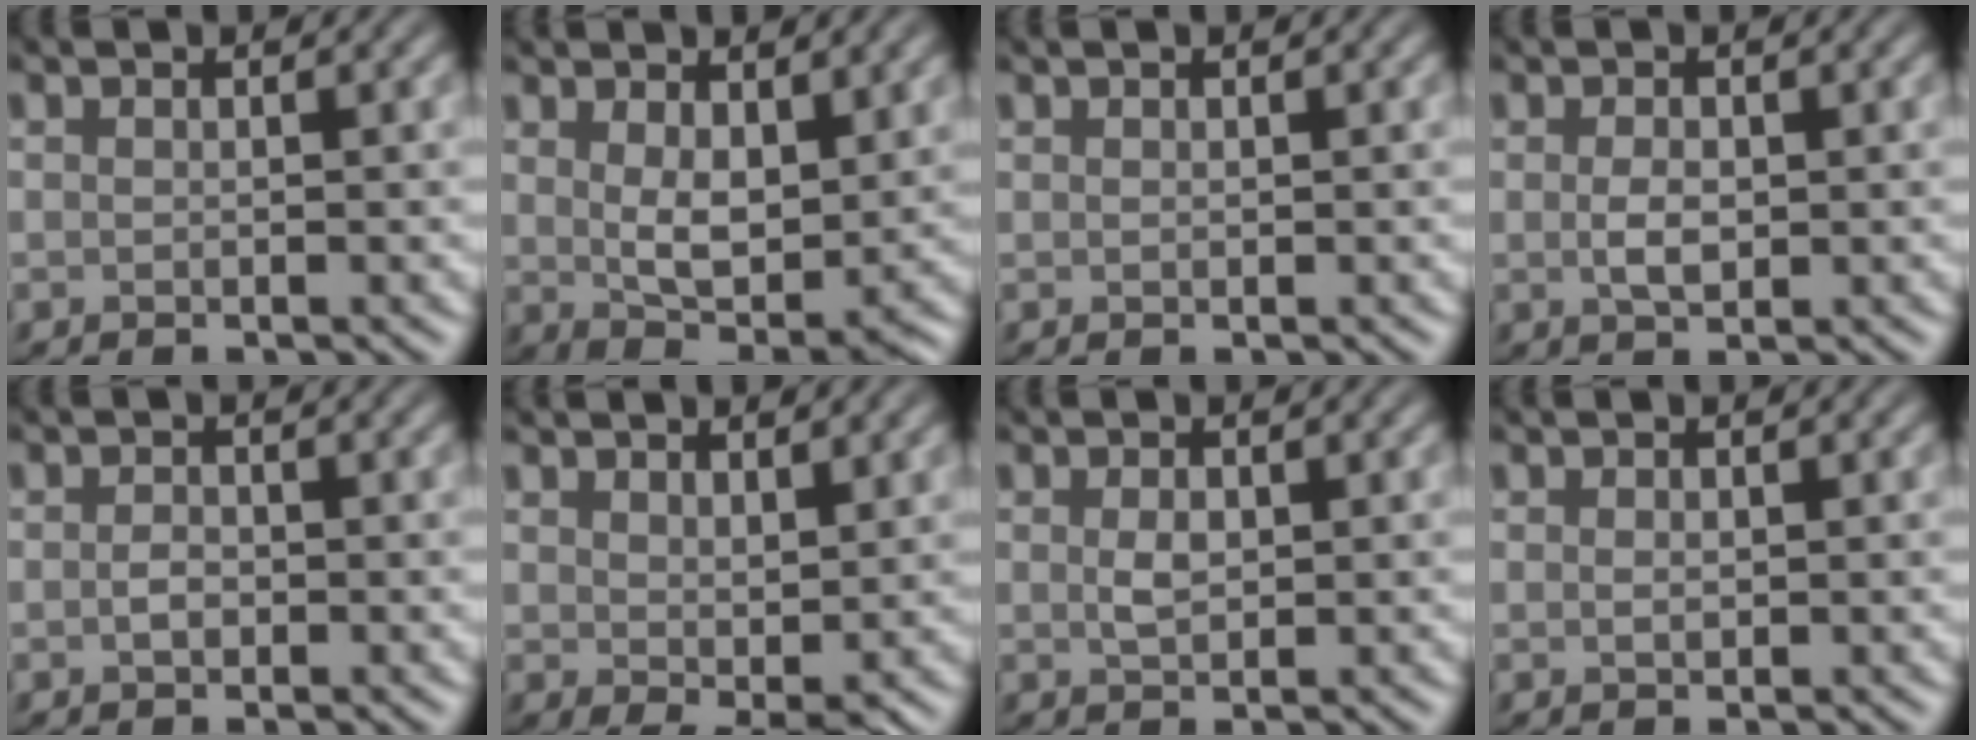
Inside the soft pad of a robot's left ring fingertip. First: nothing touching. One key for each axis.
{"total": 5.0, "fx": 1.4, "fy": 2.4, "fz": 4.1, "tx": -0.073, "ty": -0.009, "tz": 0.024}
{"total": 0.0}
{"total": 1.2, "fx": -0.2, "fy": 0.6, "fz": 1.0, "tx": -0.021, "ty": -0.004, "tz": -0.003}
{"total": 0.8, "fx": -0.6, "fy": 0.4, "fz": 0.3, "tx": -0.006, "ty": -0.003, "tz": -0.013}
{"total": 3.3, "fx": 1.5, "fy": 1.3, "fz": 2.6, "tx": -0.043, "ty": -0.008, "tz": 0.030}
{"total": 0.9, "fx": -0.1, "fy": 0.4, "fz": 0.7, "tx": -0.014, "ty": -0.003, "tz": 0.001}
{"total": 0.0}